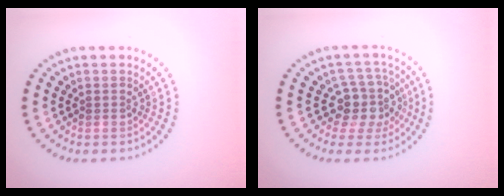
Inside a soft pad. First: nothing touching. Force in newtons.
{"total": 3.6, "press": 2.9, "slide": 2.1}